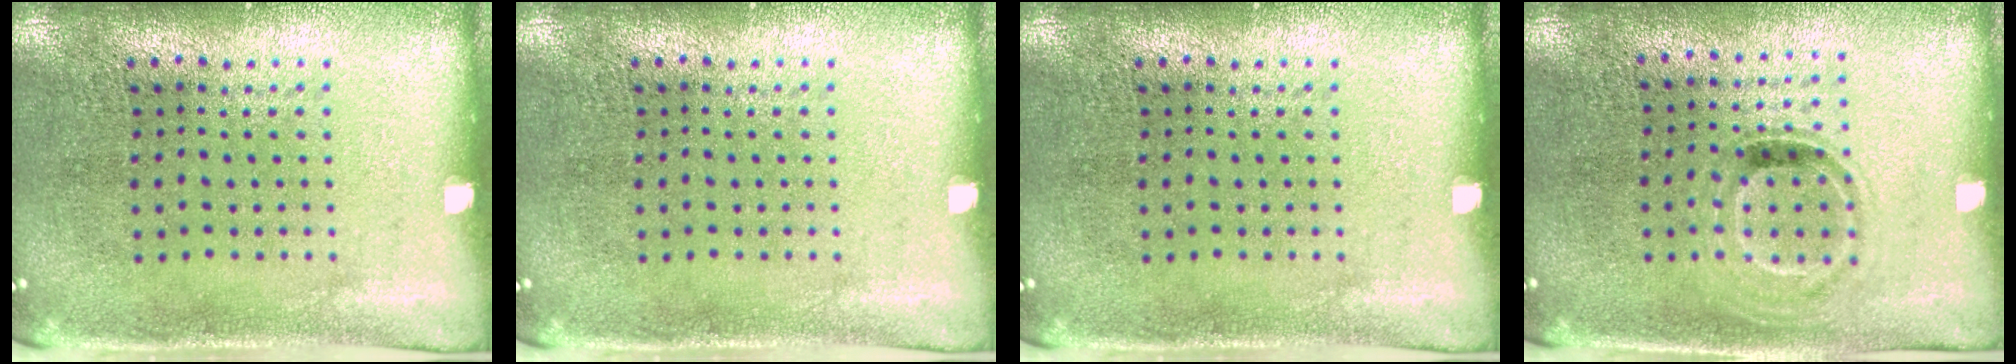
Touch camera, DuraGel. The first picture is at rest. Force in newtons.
{"total": 0.0}
{"total": 0.0}
{"total": 1.0, "press": 0.9, "slide": 0.5}